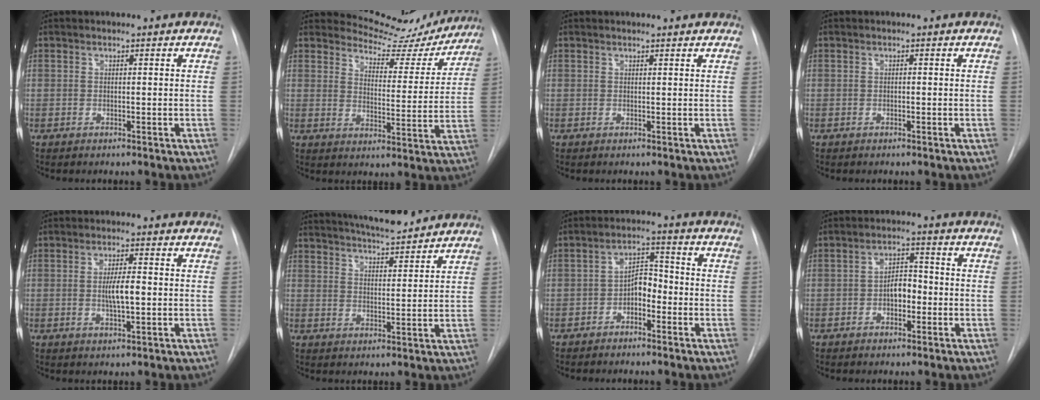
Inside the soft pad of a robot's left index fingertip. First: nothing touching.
{"total": 12.4, "force": [12.1, 2.8, 0.3], "torque": [0.005, -0.030, 0.146]}
{"total": 3.2, "force": [3.1, 0.4, 0.8], "torque": [-0.013, 0.013, 0.029]}
{"total": 0.0}
{"total": 4.4, "force": [-0.3, 0.8, 4.3], "torque": [-0.078, -0.002, -0.004]}
{"total": 11.1, "force": [10.2, 1.3, 4.2], "torque": [-0.070, 0.005, 0.149]}
{"total": 4.8, "force": [-2.1, 2.6, 3.5], "torque": [-0.060, 0.019, -0.040]}
{"total": 4.3, "force": [-1.2, 2.4, 3.4], "torque": [-0.054, 0.015, -0.022]}